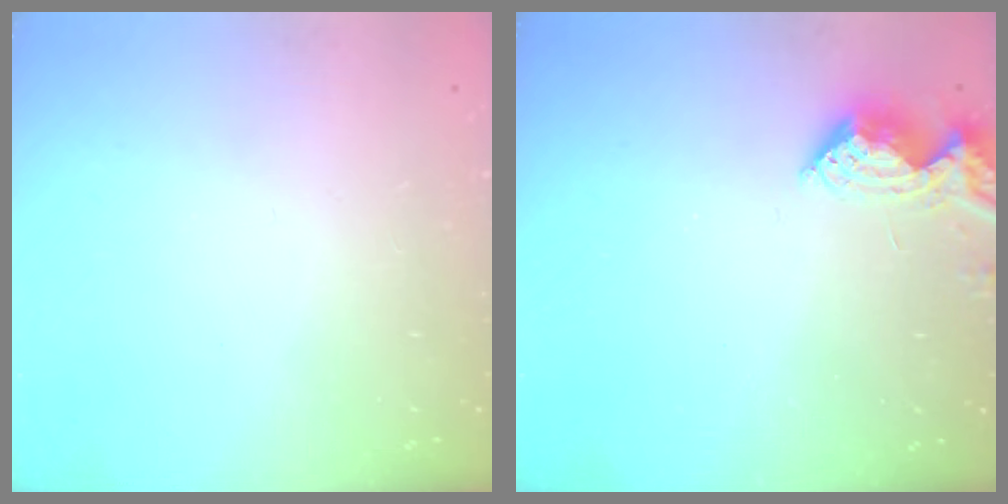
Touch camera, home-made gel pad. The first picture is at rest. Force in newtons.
{"total": 8.2, "press": 8.2, "slide": 0.8}